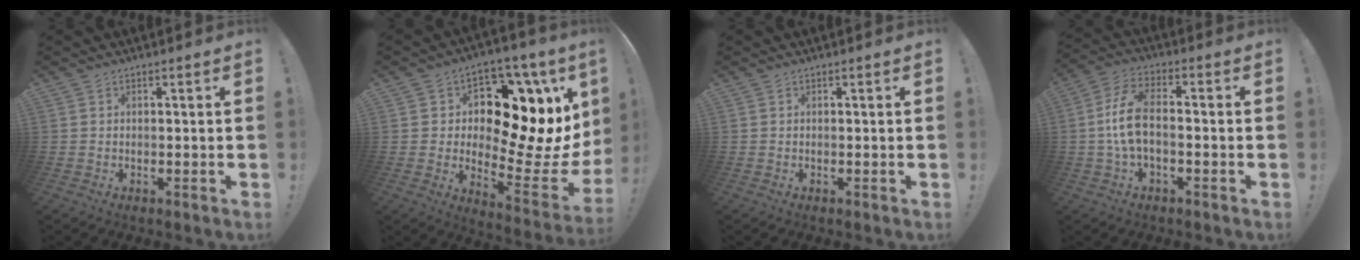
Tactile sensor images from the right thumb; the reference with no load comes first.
{"total": 13.8, "force": [1.6, 7.8, 11.3], "torque": [-0.139, -0.033, 0.029]}
{"total": 0.0}
{"total": 10.4, "force": [-1.2, 4.7, 9.2], "torque": [-0.188, 0.010, -0.019]}